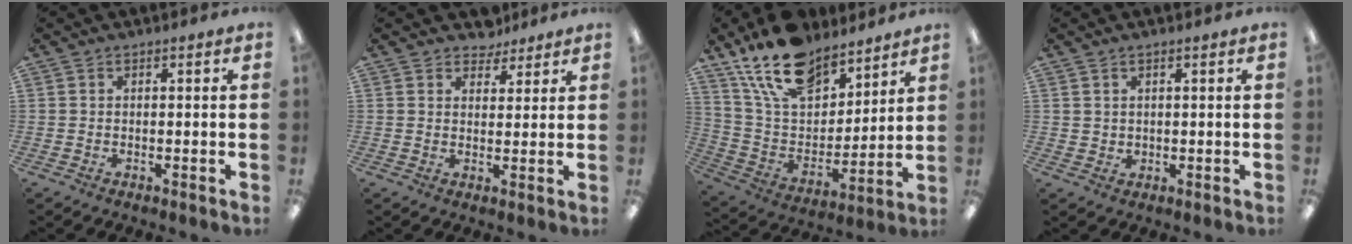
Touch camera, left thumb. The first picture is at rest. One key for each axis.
{"total": 4.2, "fx": 3.5, "fy": 2.4, "fz": 0.4, "tx": 0.005, "ty": -0.019, "tz": 0.061}
{"total": 19.0, "fx": 13.8, "fy": 10.1, "fz": 8.3, "tx": -0.168, "ty": -0.076, "tz": 0.254}
{"total": 1.5, "fx": 1.1, "fy": 1.0, "fz": 0.2, "tx": -0.006, "ty": 0.001, "tz": 0.020}